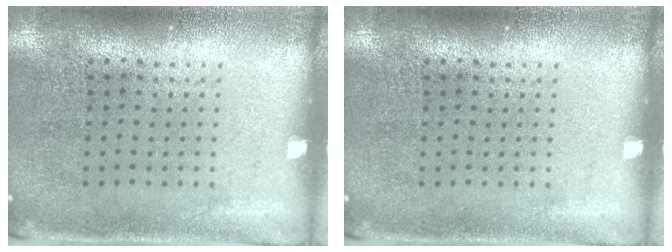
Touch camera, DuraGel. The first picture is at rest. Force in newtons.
{"total": 0.0}